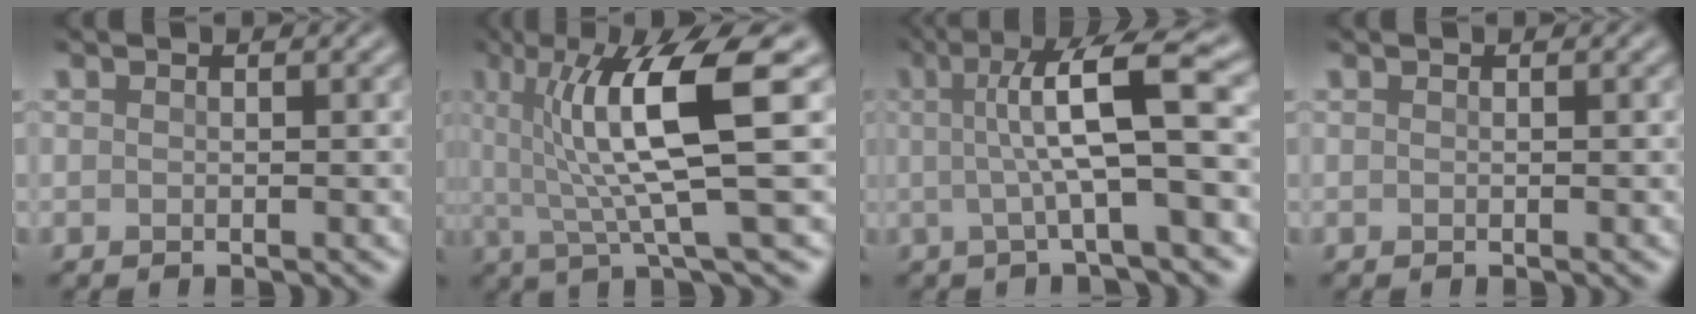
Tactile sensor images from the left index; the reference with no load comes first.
{"total": 9.5, "force": [1.8, 1.8, 9.2], "torque": [-0.137, -0.003, 0.031]}
{"total": 7.9, "force": [0.9, 1.5, 7.7], "torque": [-0.112, 0.012, 0.008]}
{"total": 0.0}